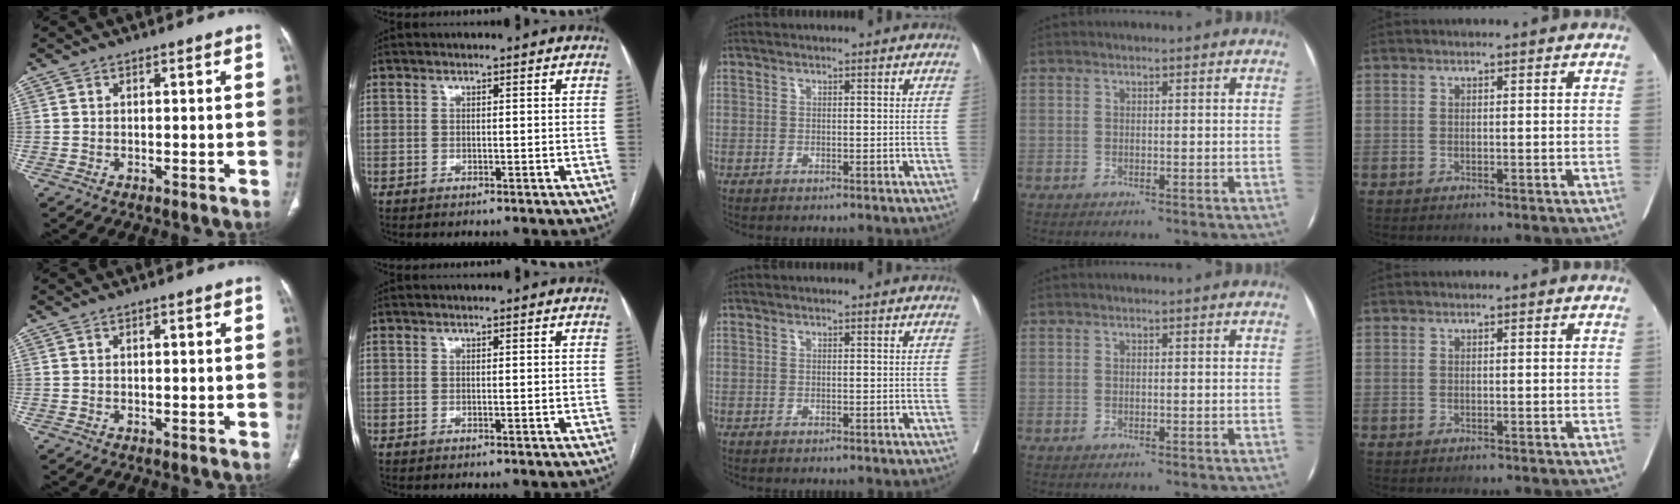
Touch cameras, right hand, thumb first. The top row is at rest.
{"thumb": {"total": 0.9, "force": [0.3, 0.3, 0.8], "torque": [-0.017, 0.004, 0.006]}, "index": {"total": 0.7, "force": [-0.1, 0.1, 0.6], "torque": [-0.009, 0.004, 0.003]}}